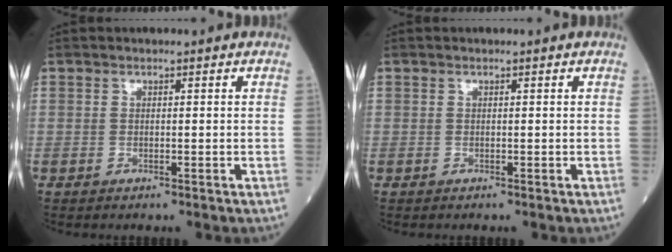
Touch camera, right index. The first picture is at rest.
{"total": 0.0}